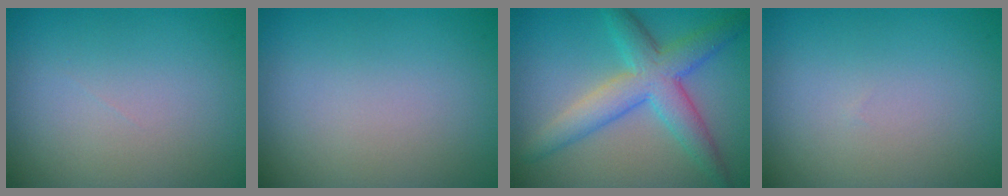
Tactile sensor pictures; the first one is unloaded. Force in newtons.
{"total": 0.0}
{"total": 5.7, "press": 5.7, "slide": 0.1}
{"total": 0.0}